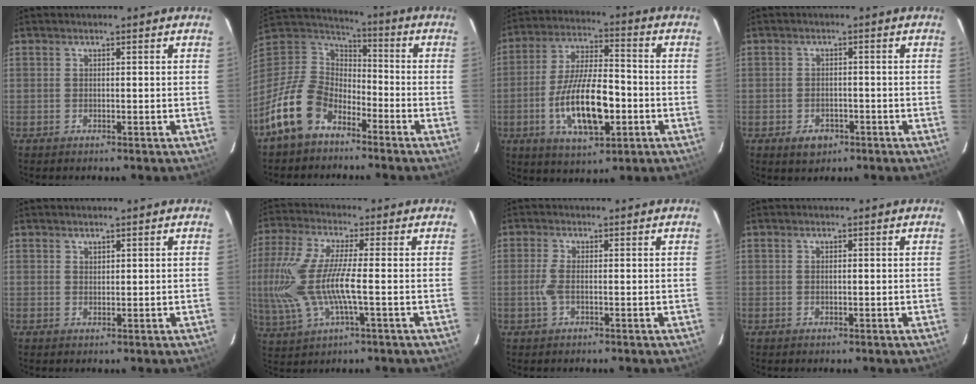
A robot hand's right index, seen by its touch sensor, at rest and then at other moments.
{"total": 15.6, "force": [-9.5, 9.7, 7.7], "torque": [-0.189, 0.010, -0.174]}
{"total": 15.5, "force": [-4.4, 6.0, 13.5], "torque": [-0.265, -0.006, -0.072]}
{"total": 4.0, "force": [-2.1, 2.8, 1.8], "torque": [-0.040, 0.000, -0.024]}
{"total": 0.9, "force": [0.8, 0.4, 0.1], "torque": [-0.001, 0.002, 0.015]}
{"total": 16.6, "force": [-1.9, 4.7, 15.8], "torque": [-0.328, -0.013, -0.033]}
{"total": 2.9, "force": [-0.5, 0.7, 2.8], "torque": [-0.063, 0.000, -0.011]}
{"total": 0.5, "force": [0.1, 0.1, 0.5], "torque": [-0.011, 0.003, 0.001]}